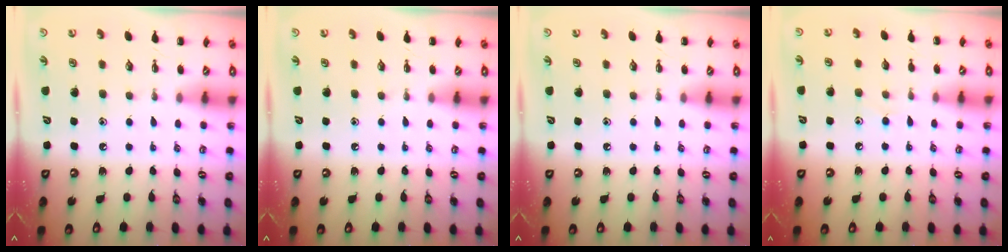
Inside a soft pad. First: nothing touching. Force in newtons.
{"total": 0.0}
{"total": 0.0}
{"total": 5.0, "press": 4.6, "slide": 1.8}